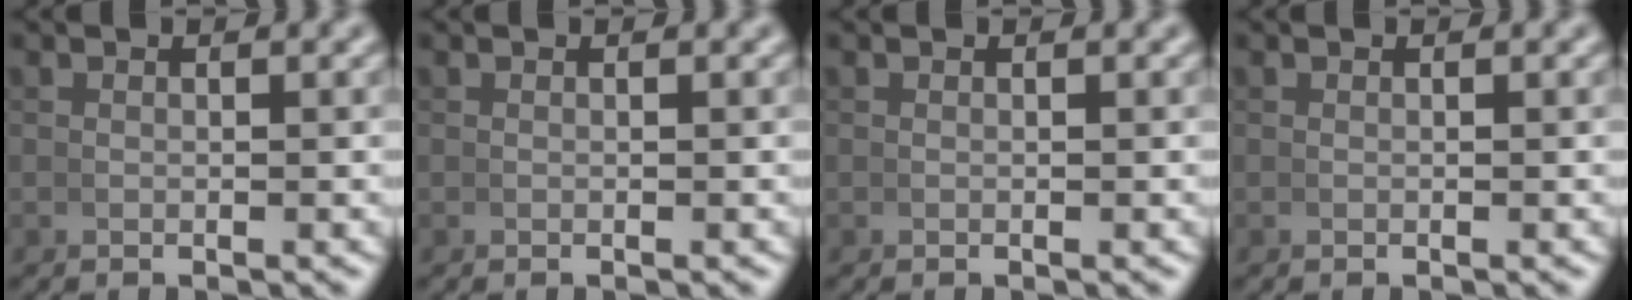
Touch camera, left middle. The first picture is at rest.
{"total": 0.0}
{"total": 0.0}
{"total": 0.0}